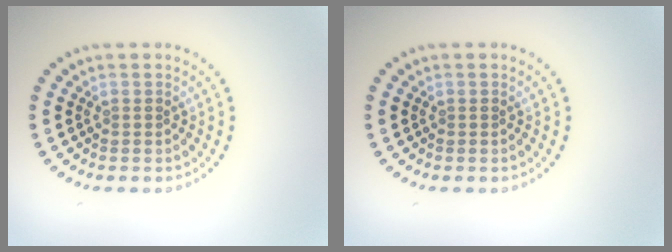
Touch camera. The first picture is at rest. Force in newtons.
{"total": 0.0}